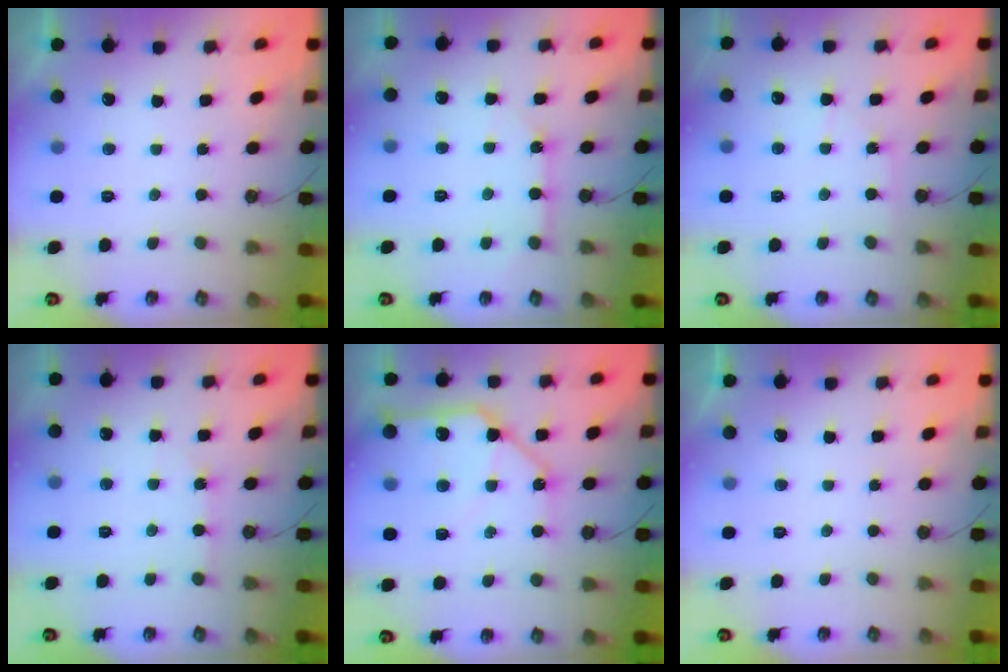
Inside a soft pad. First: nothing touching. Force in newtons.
{"total": 7.7, "press": 7.7, "slide": 0.8}
{"total": 6.5, "press": 6.5, "slide": 0.9}
{"total": 2.6, "press": 2.6, "slide": 0.3}
{"total": 15.9, "press": 15.9, "slide": 1.3}
{"total": 0.0}